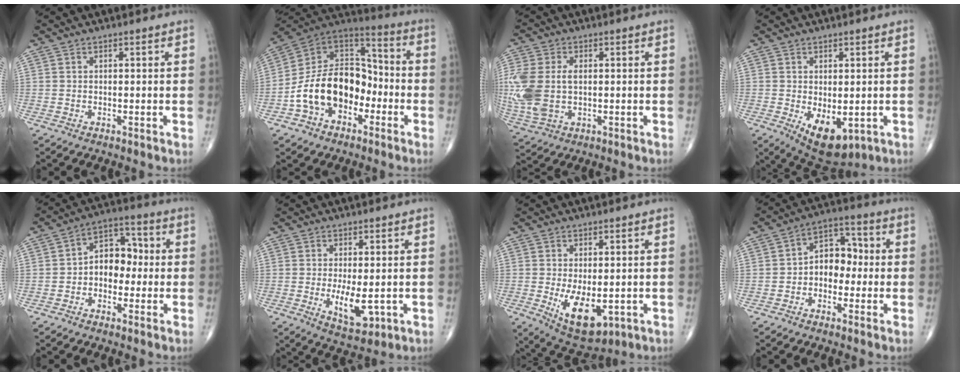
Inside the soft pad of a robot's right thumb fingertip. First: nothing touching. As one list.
[{"total": 18.5, "force": [-5.4, 13.0, 12.1], "torque": [-0.173, 0.067, -0.100]}, {"total": 14.4, "force": [0.1, 9.3, 11.0], "torque": [-0.291, -0.003, 0.013]}, {"total": 8.6, "force": [-2.0, 4.6, 7.0], "torque": [-0.094, -0.012, -0.011]}, {"total": 8.7, "force": [-0.7, 6.4, 6.0], "torque": [-0.058, 0.036, -0.025]}, {"total": 6.9, "force": [-1.0, 3.0, 6.2], "torque": [-0.099, -0.017, -0.006]}, {"total": 9.7, "force": [-1.9, 5.0, 8.1], "torque": [-0.120, -0.018, -0.011]}, {"total": 8.3, "force": [-0.9, 6.1, 5.6], "torque": [-0.054, 0.036, -0.029]}]